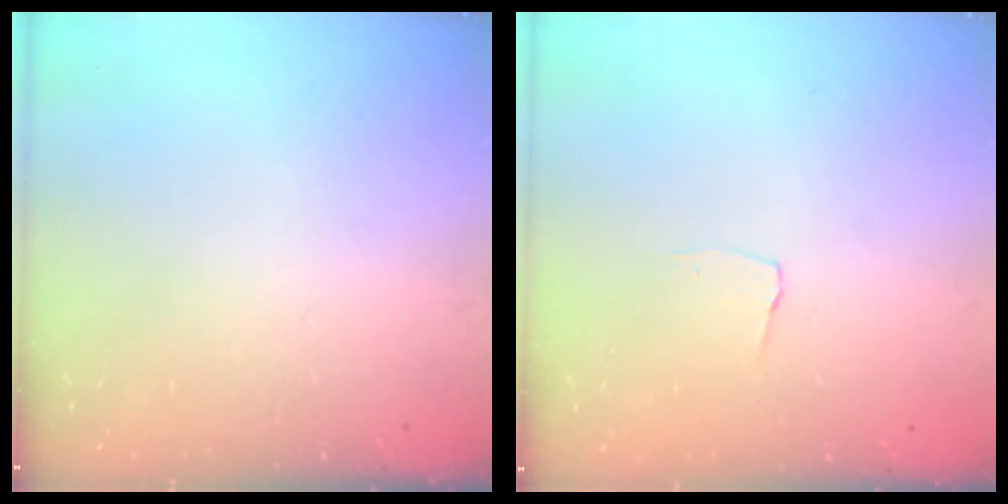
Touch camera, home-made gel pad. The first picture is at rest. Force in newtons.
{"total": 2.9, "press": 2.8, "slide": 0.3}